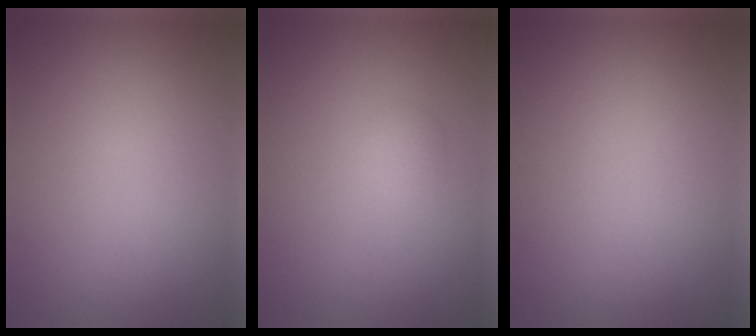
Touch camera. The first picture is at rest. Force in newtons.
{"total": 1.2, "press": 1.2, "slide": 0.1}
{"total": 0.0}